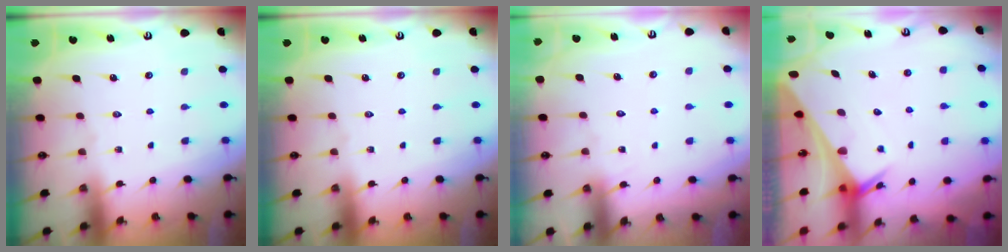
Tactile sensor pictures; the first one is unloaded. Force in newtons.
{"total": 0.0}
{"total": 6.2, "press": 6.2, "slide": 0.4}
{"total": 2.6, "press": 2.6, "slide": 0.1}